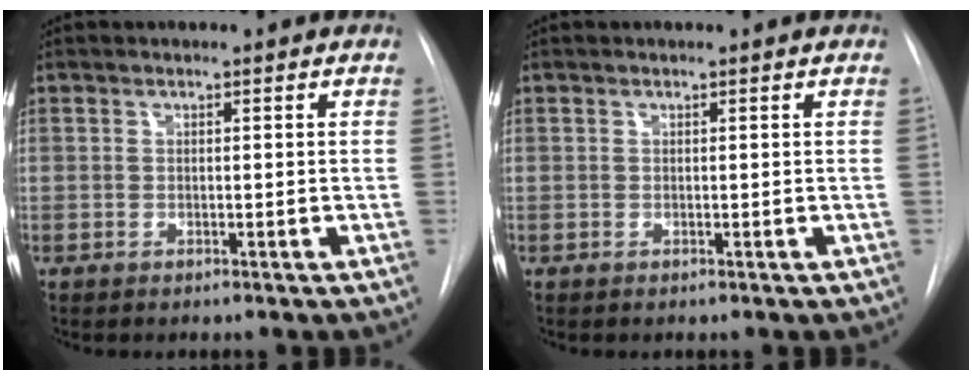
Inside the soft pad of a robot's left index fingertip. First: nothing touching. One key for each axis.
{"total": 0.0}